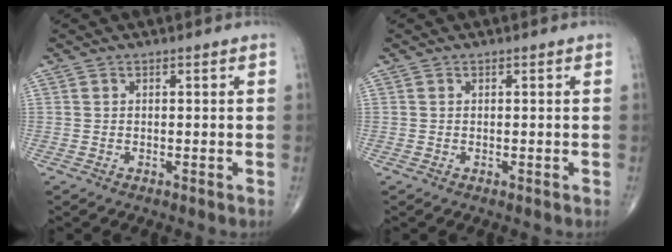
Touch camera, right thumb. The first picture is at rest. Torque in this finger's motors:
{"motor_torque": [0.18, -0.04, -0.03, 0.19, 0.03]}